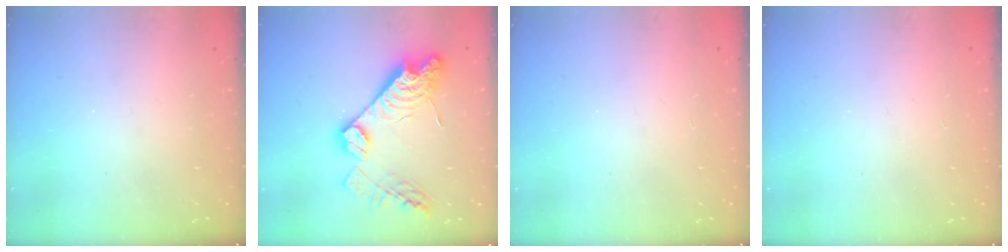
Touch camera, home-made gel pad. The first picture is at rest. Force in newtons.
{"total": 17.6, "press": 17.6, "slide": 1.3}
{"total": 0.0}
{"total": 0.0}